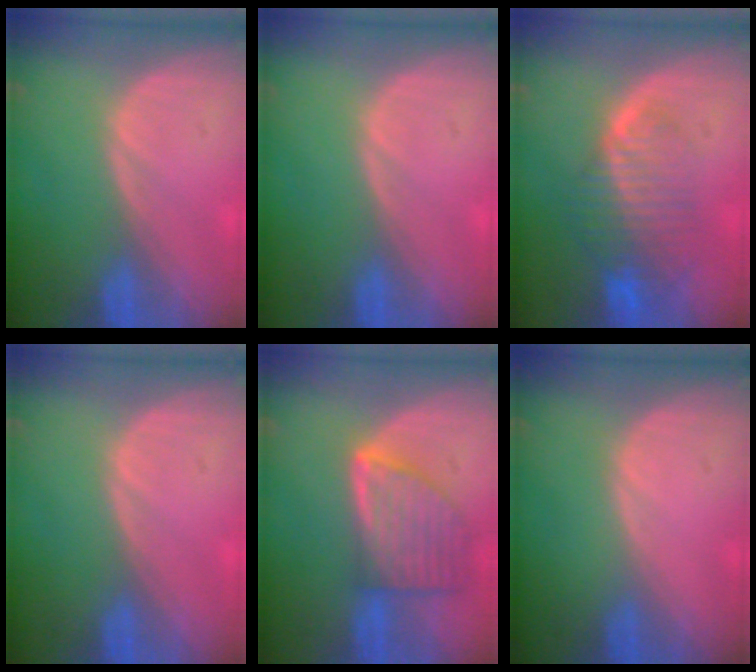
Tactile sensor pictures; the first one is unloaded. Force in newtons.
{"total": 0.0}
{"total": 8.4, "press": 7.3, "slide": 4.1}
{"total": 0.0}
{"total": 8.0, "press": 7.1, "slide": 3.6}
{"total": 0.0}